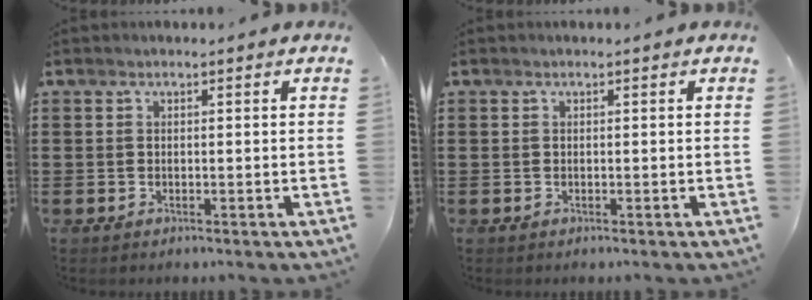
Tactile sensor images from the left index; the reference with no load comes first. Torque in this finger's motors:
{"motor_torque": [0.00, 0.00, 0.00, 0.01]}